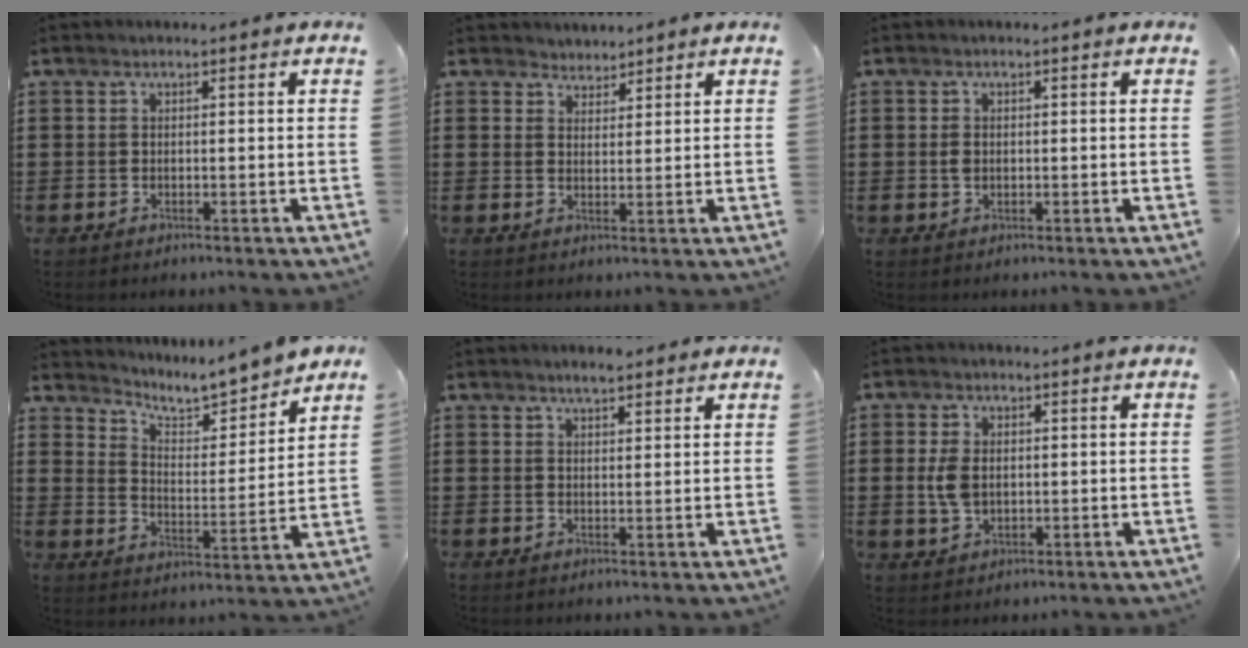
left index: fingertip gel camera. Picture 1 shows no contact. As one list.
[{"total": 2.3, "force": [2.0, 0.8, -0.5], "torque": [0.002, 0.003, 0.040]}, {"total": 1.3, "force": [0.0, 0.9, 0.9], "torque": [-0.021, 0.005, -0.001]}, {"total": 5.6, "force": [5.4, 0.6, 1.2], "torque": [-0.044, -0.045, 0.089]}, {"total": 2.2, "force": [1.9, 0.4, 0.9], "torque": [-0.020, 0.005, 0.036]}, {"total": 4.5, "force": [0.4, 2.9, 3.4], "torque": [-0.094, 0.002, -0.001]}]